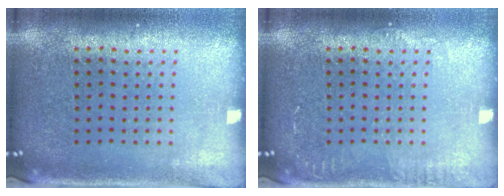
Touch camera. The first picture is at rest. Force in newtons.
{"total": 1.0, "press": 1.0, "slide": 0.2}